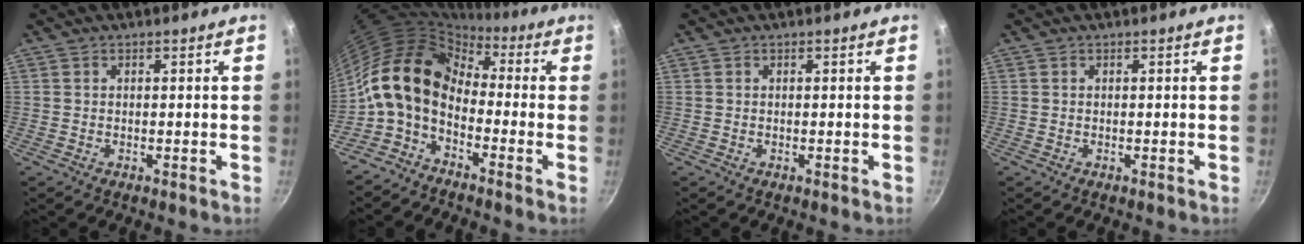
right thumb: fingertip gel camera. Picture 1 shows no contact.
{"total": 13.6, "force": [-2.3, 9.1, 9.9], "torque": [-0.173, 0.043, -0.065]}
{"total": 0.0}
{"total": 0.0}